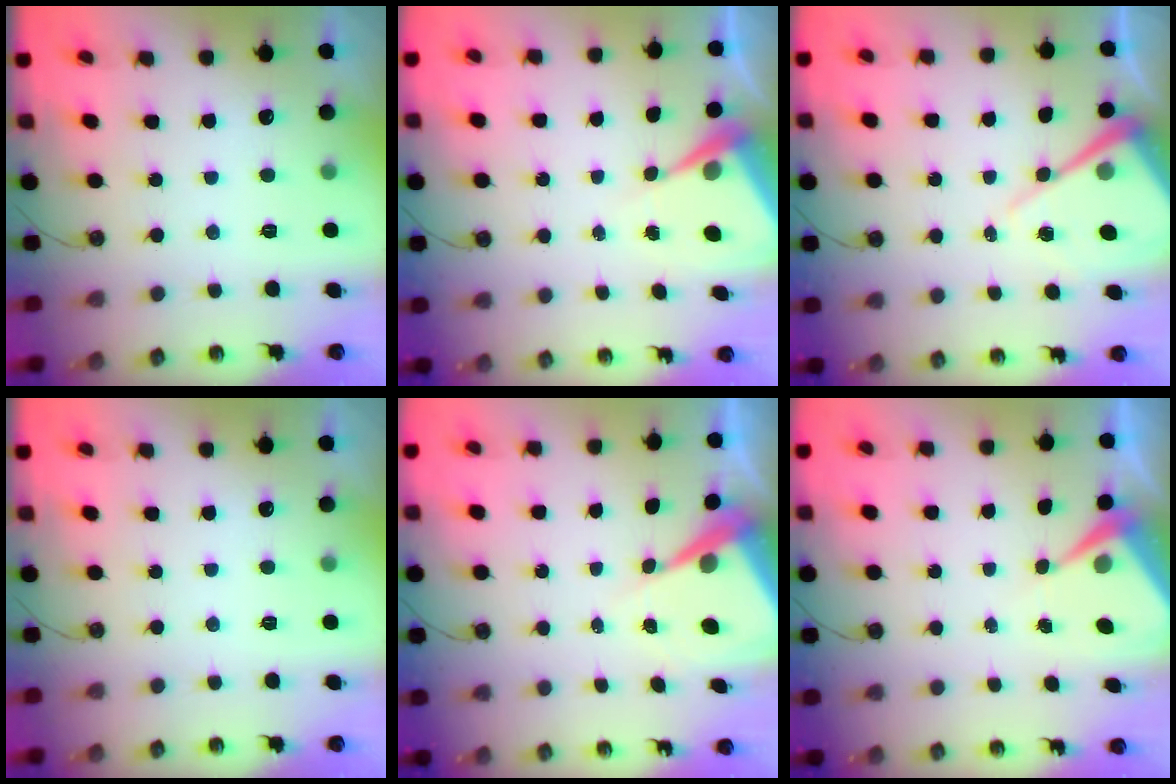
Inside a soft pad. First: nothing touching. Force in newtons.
{"total": 6.5, "press": 6.5, "slide": 0.3}
{"total": 10.6, "press": 10.6, "slide": 0.9}
{"total": 0.0}
{"total": 9.3, "press": 9.3, "slide": 0.8}
{"total": 5.4, "press": 5.4, "slide": 0.6}